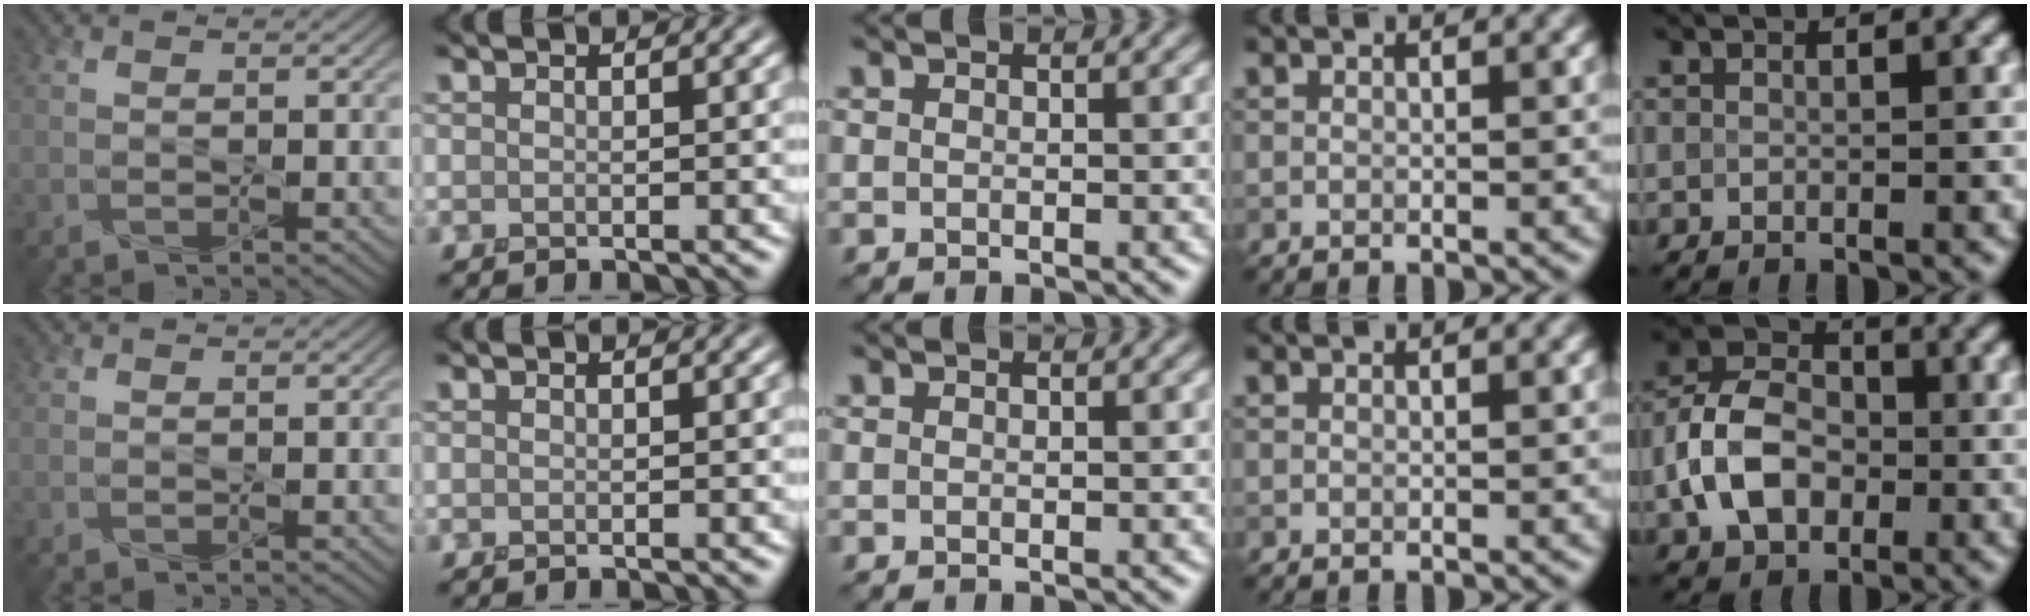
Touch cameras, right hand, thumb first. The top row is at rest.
{"little": {"total": 6.4, "force": [-1.5, 4.7, 4.1], "torque": [-0.080, 0.009, -0.040]}}